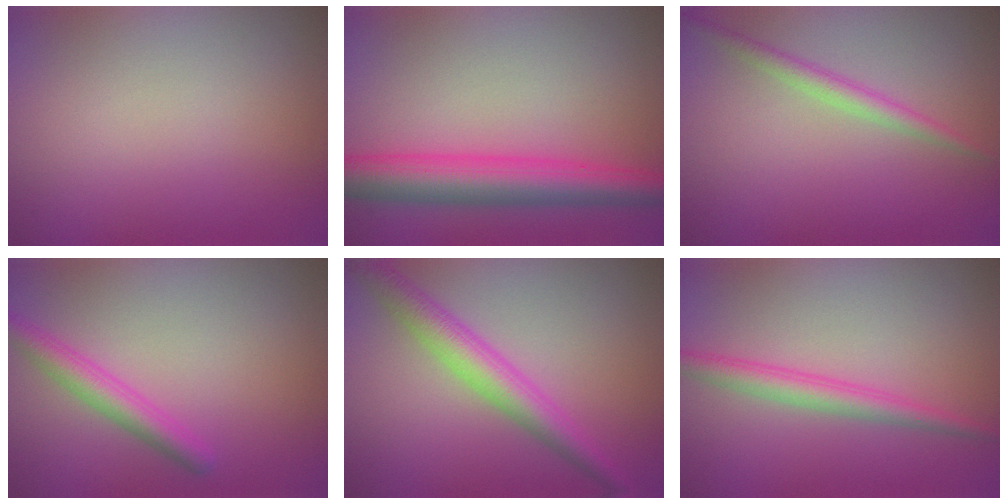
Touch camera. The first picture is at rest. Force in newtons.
{"total": 6.2, "press": 6.2, "slide": 0.2}
{"total": 2.0, "press": 2.0, "slide": 0.1}
{"total": 2.8, "press": 2.8, "slide": 0.2}
{"total": 4.3, "press": 4.3, "slide": 0.1}
{"total": 2.6, "press": 2.6, "slide": 0.1}